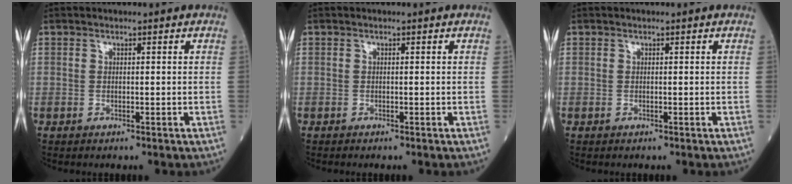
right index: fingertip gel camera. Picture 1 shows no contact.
{"total": 0.0}
{"total": 0.0}